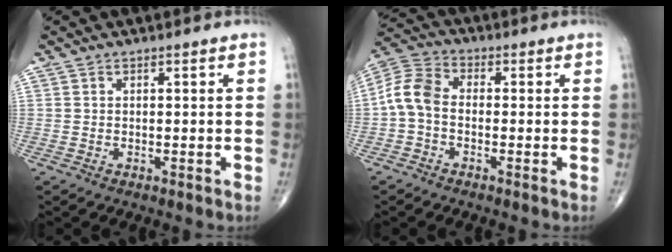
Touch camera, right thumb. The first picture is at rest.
{"total": 7.2, "force": [-1.2, 4.8, 5.2], "torque": [-0.101, 0.023, -0.039]}